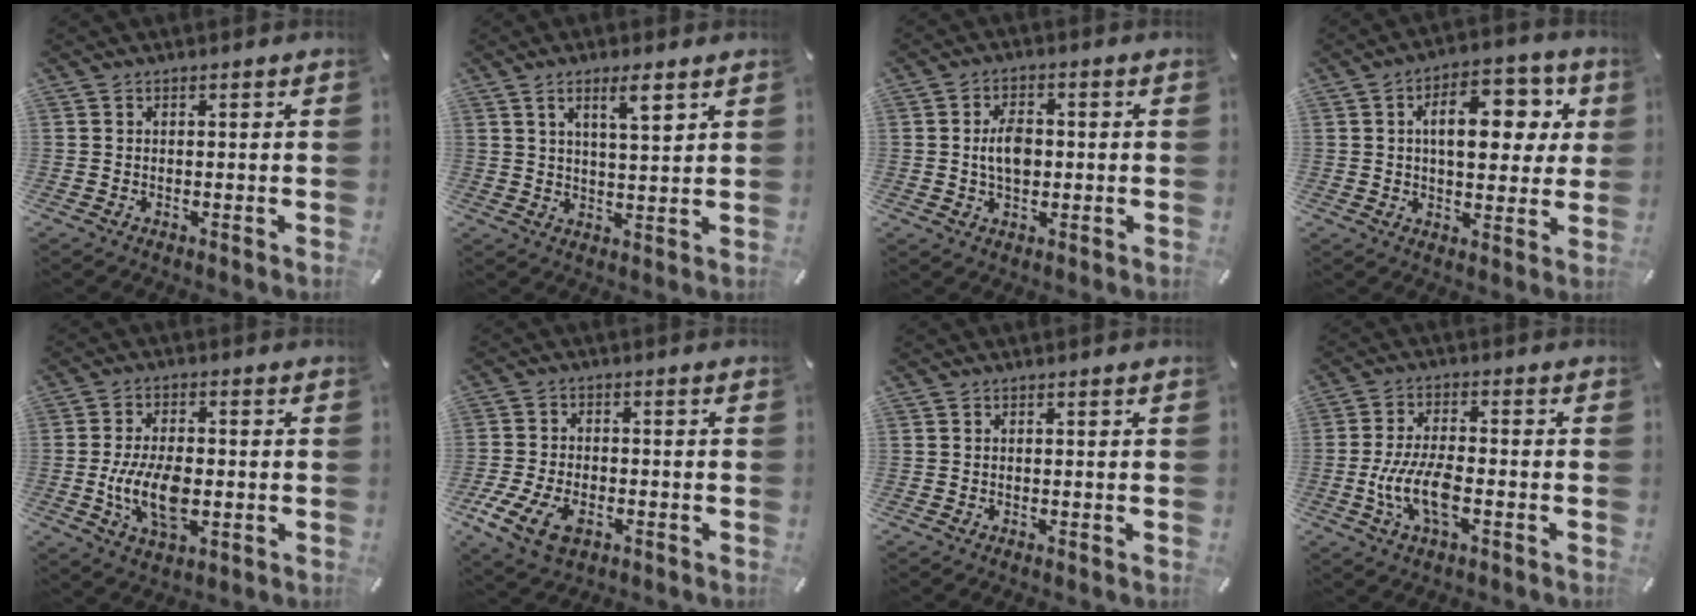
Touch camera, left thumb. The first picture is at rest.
{"total": 6.0, "force": [3.8, 0.9, 4.5], "torque": [-0.081, -0.015, 0.060]}
{"total": 5.9, "force": [0.0, 4.0, 4.3], "torque": [-0.080, -0.001, -0.008]}
{"total": 14.4, "force": [4.0, 8.3, 11.0], "torque": [-0.149, -0.005, 0.061]}
{"total": 11.0, "force": [-1.8, 5.9, 9.1], "torque": [-0.186, -0.007, -0.031]}
{"total": 9.2, "force": [-4.1, 5.7, 5.9], "torque": [-0.143, 0.005, -0.077]}
{"total": 0.0}
{"total": 9.7, "force": [-2.8, 4.1, 8.4], "torque": [-0.174, 0.001, -0.049]}